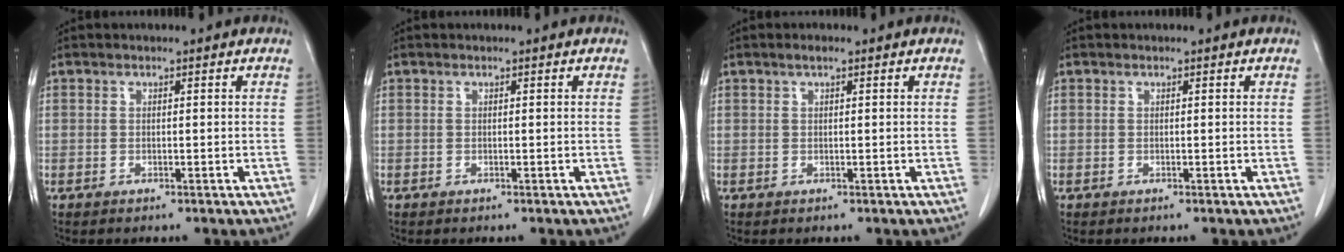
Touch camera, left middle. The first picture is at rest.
{"total": 0.0}
{"total": 1.0, "force": [0.6, 0.1, 0.8], "torque": [-0.018, 0.005, 0.011]}
{"total": 0.0}